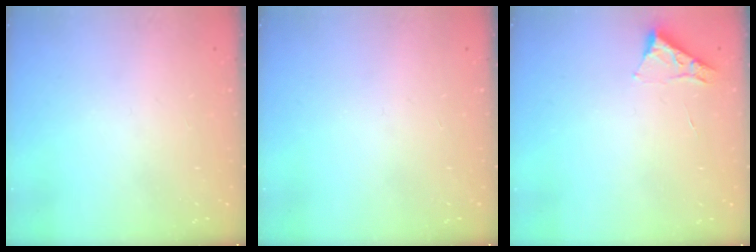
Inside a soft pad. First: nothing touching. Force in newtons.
{"total": 0.0}
{"total": 3.4, "press": 3.3, "slide": 0.5}